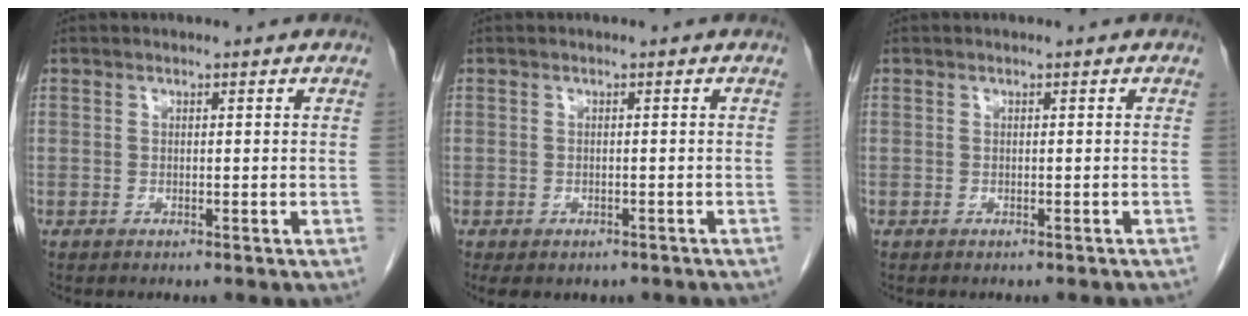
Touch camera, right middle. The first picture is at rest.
{"total": 4.7, "force": [-3.5, 2.4, 2.0], "torque": [-0.025, -0.001, -0.037]}
{"total": 2.1, "force": [-2.0, 0.4, 0.7], "torque": [-0.013, -0.005, -0.023]}